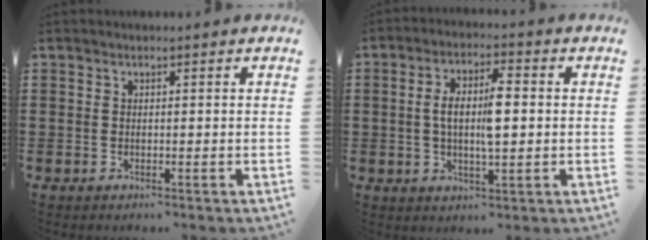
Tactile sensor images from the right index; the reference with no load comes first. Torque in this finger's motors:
{"motor_torque": [2.14, 0.00, 0.28, 0.05]}